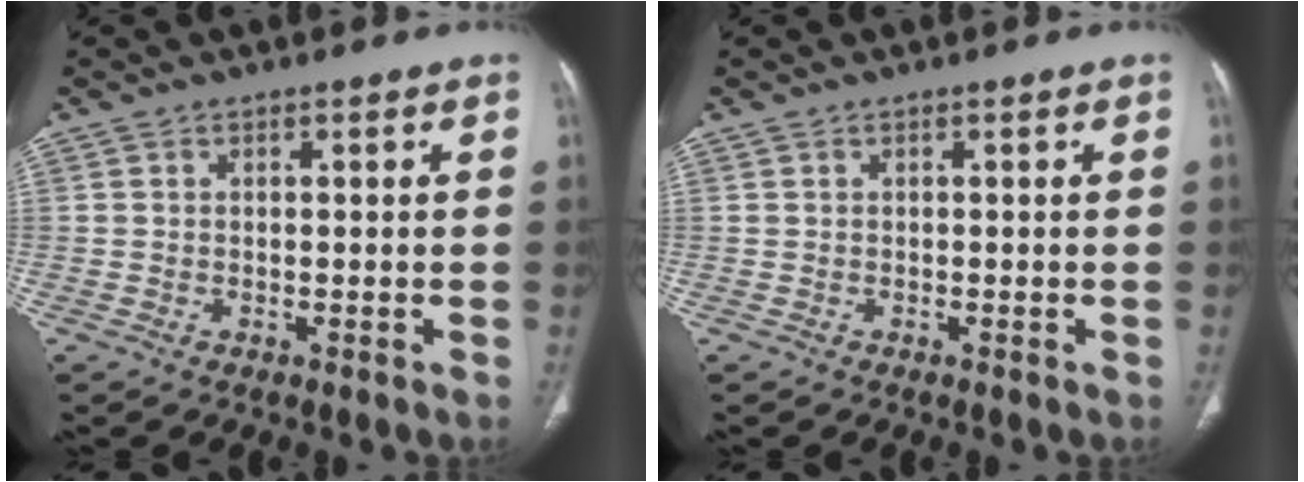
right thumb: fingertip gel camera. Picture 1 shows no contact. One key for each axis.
{"total": 0.0}